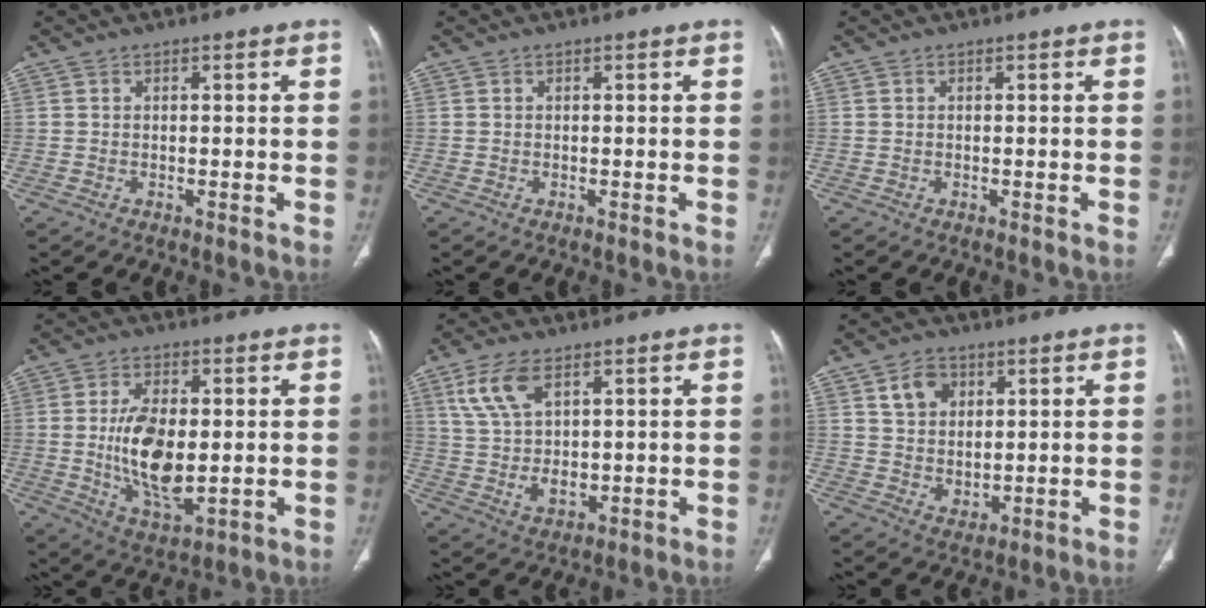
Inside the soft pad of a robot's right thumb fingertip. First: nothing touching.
{"total": 0.0}
{"total": 0.0}
{"total": 13.3, "force": [-0.2, 6.7, 11.5], "torque": [-0.202, -0.016, 0.006]}
{"total": 10.6, "force": [4.3, 5.9, 7.8], "torque": [-0.151, -0.014, 0.092]}
{"total": 7.9, "force": [3.3, 6.0, 4.0], "torque": [-0.045, -0.020, 0.065]}